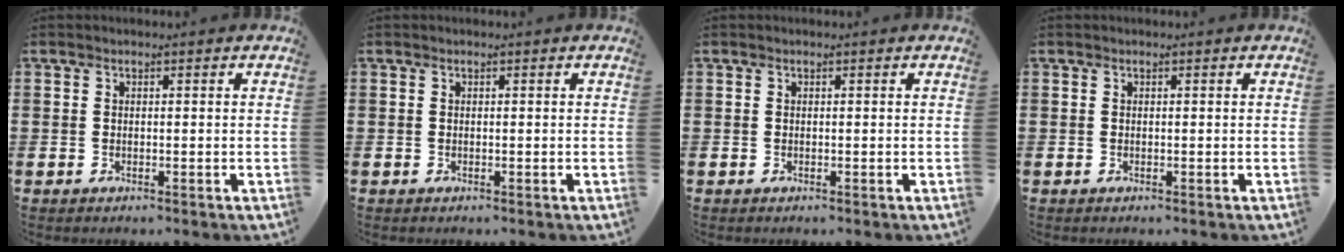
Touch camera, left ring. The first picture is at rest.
{"total": 0.0}
{"total": 0.0}
{"total": 0.0}